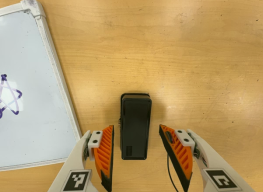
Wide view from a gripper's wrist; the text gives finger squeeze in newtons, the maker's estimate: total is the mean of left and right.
{"total": 0.0}